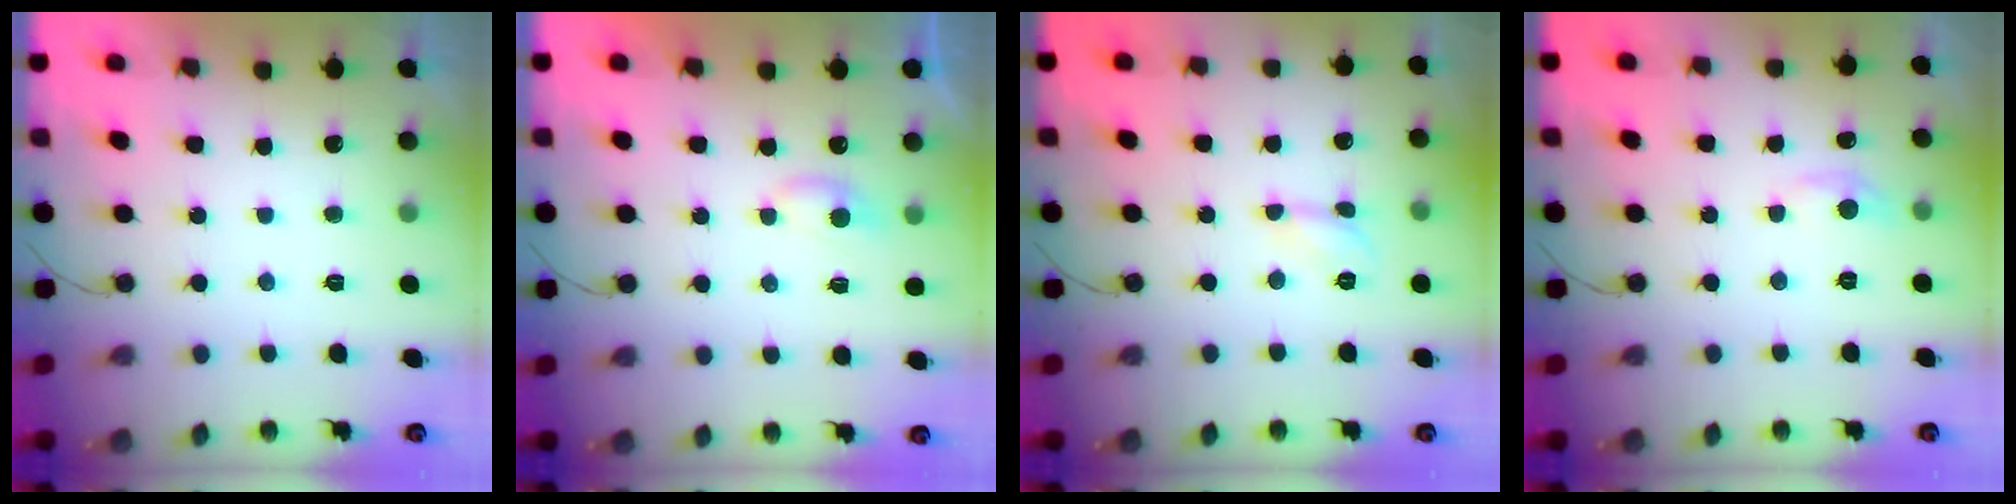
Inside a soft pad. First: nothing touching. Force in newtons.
{"total": 3.9, "press": 3.8, "slide": 0.5}
{"total": 4.3, "press": 4.2, "slide": 0.3}
{"total": 5.9, "press": 5.8, "slide": 0.9}